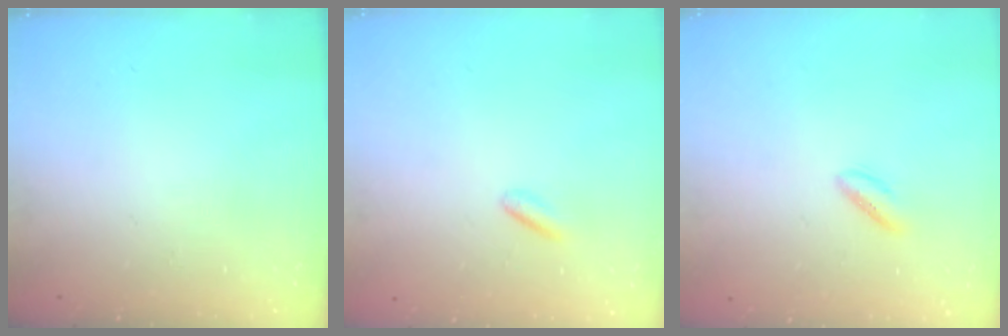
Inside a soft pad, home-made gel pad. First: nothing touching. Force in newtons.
{"total": 2.5, "press": 2.4, "slide": 0.7}
{"total": 2.7, "press": 2.5, "slide": 1.0}